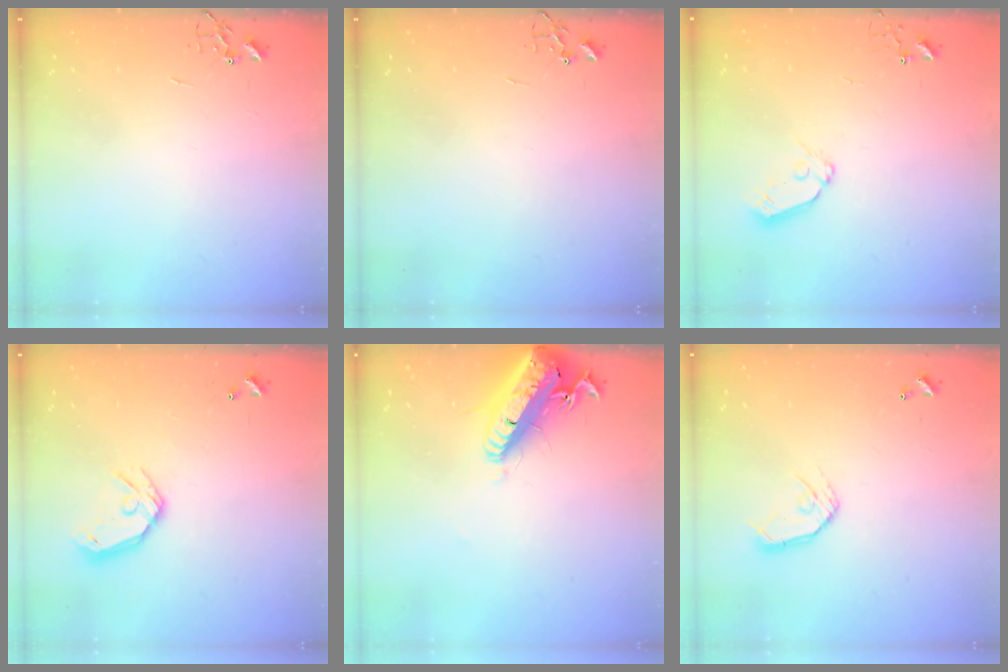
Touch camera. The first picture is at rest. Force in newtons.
{"total": 0.0}
{"total": 7.0, "press": 7.0, "slide": 0.6}
{"total": 11.2, "press": 11.0, "slide": 1.8}
{"total": 23.1, "press": 22.6, "slide": 5.0}
{"total": 8.8, "press": 8.8, "slide": 0.6}